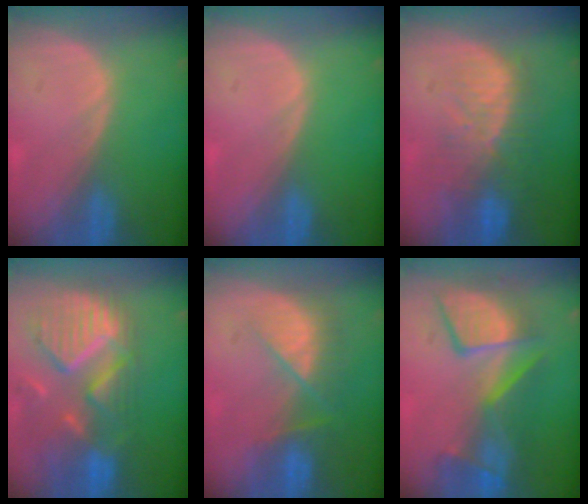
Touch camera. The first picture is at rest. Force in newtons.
{"total": 0.0}
{"total": 10.2, "press": 8.6, "slide": 5.4}
{"total": 12.4, "press": 10.6, "slide": 6.5}
{"total": 7.8, "press": 7.1, "slide": 3.1}
{"total": 10.0, "press": 9.6, "slide": 2.7}